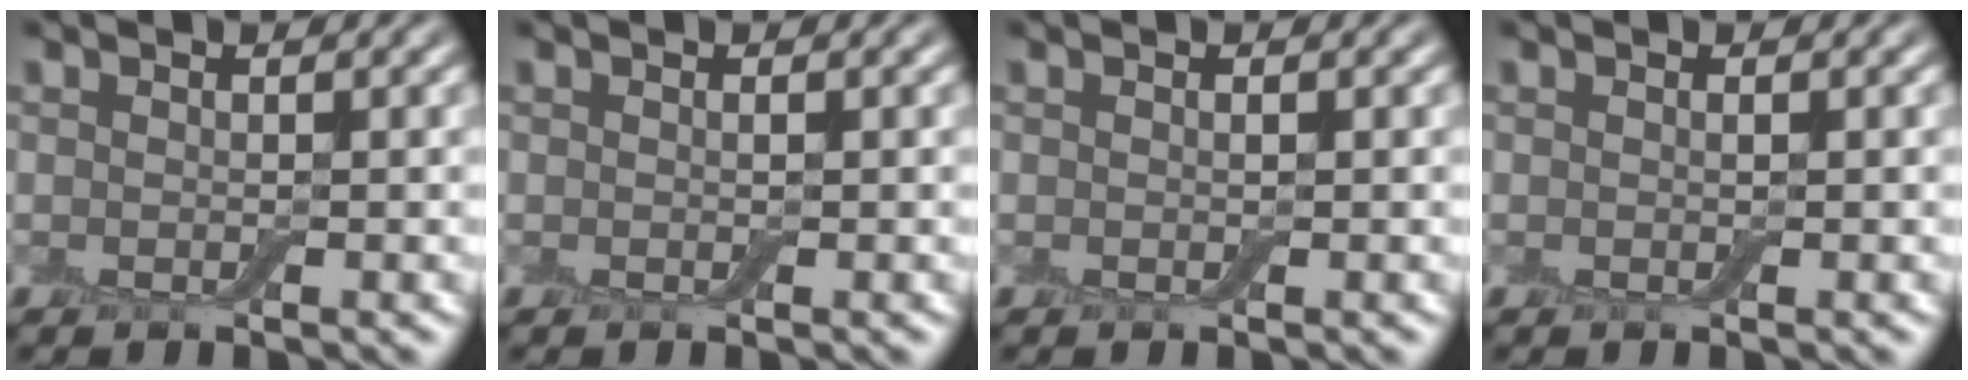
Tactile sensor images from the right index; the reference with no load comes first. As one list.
[{"total": 0.0}, {"total": 0.0}, {"total": 0.0}]